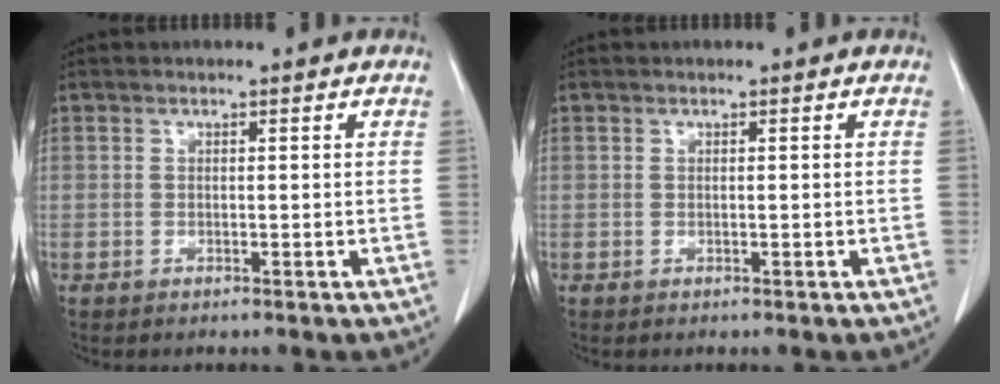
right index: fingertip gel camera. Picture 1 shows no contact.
{"total": 0.0}